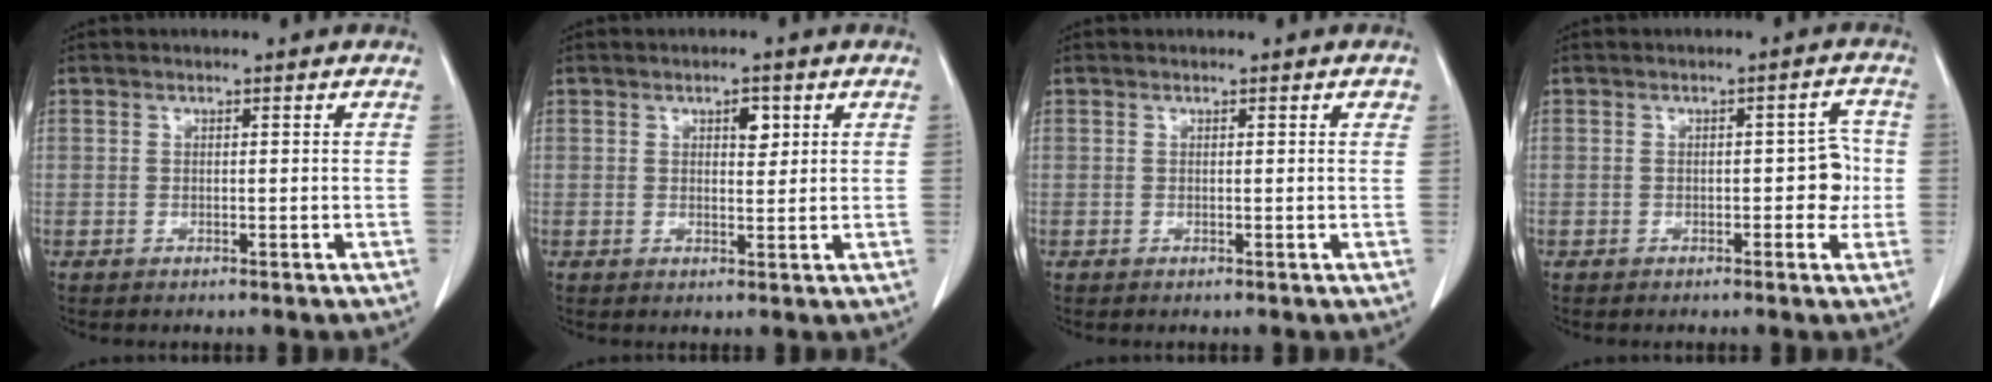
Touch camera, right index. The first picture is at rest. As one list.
[{"total": 2.6, "force": [1.2, 1.2, 2.0], "torque": [-0.027, -0.002, 0.017]}, {"total": 0.7, "force": [0.4, 0.2, 0.5], "torque": [-0.001, 0.001, 0.002]}, {"total": 3.9, "force": [-0.5, 1.8, 3.4], "torque": [-0.036, 0.018, -0.005]}]